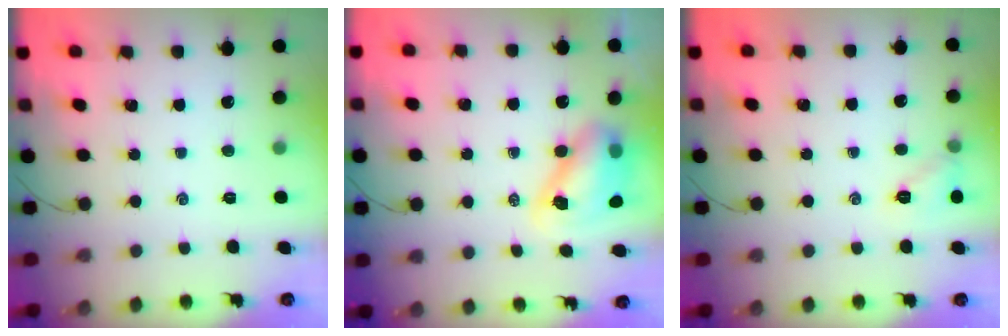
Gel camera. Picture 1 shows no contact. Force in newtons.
{"total": 9.2, "press": 9.0, "slide": 2.1}
{"total": 6.8, "press": 6.7, "slide": 1.5}